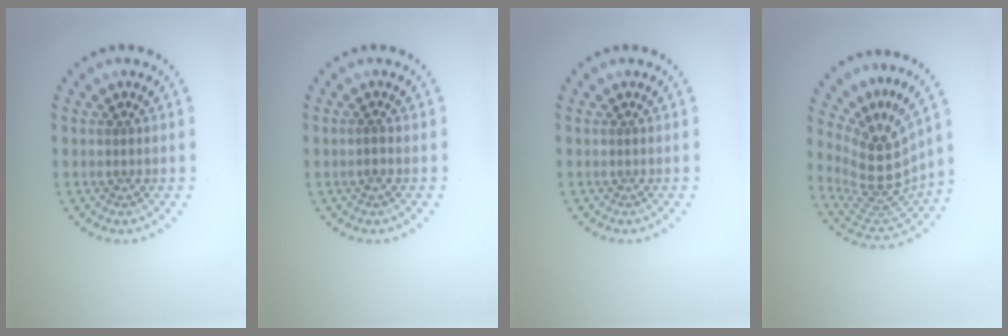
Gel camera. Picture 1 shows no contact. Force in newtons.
{"total": 0.5, "press": 0.4, "slide": 0.4}
{"total": 0.0}
{"total": 5.2, "press": 3.9, "slide": 3.4}